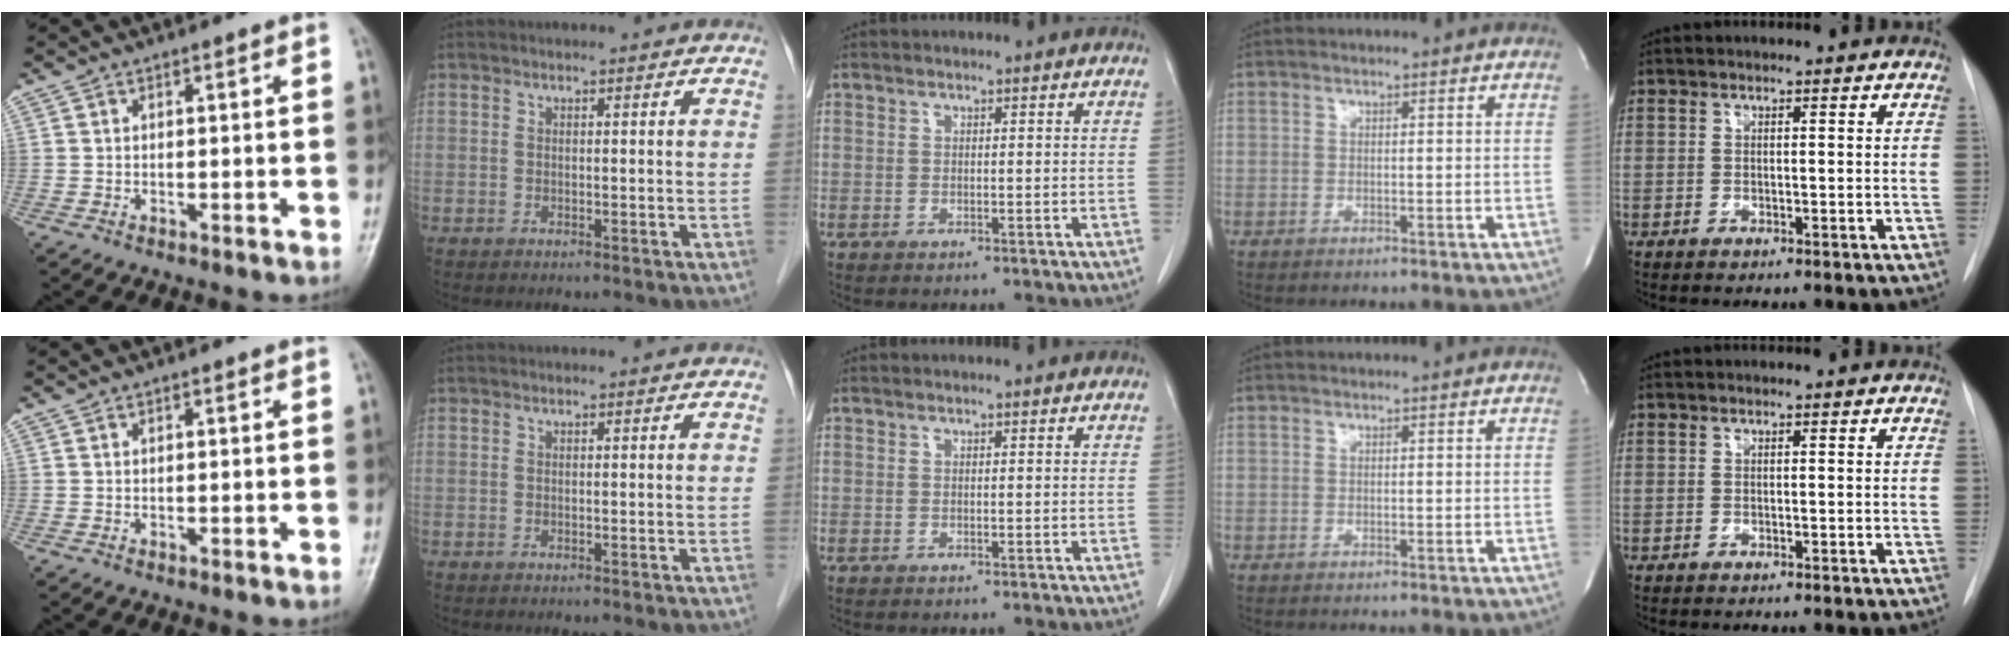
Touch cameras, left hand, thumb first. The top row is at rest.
{}